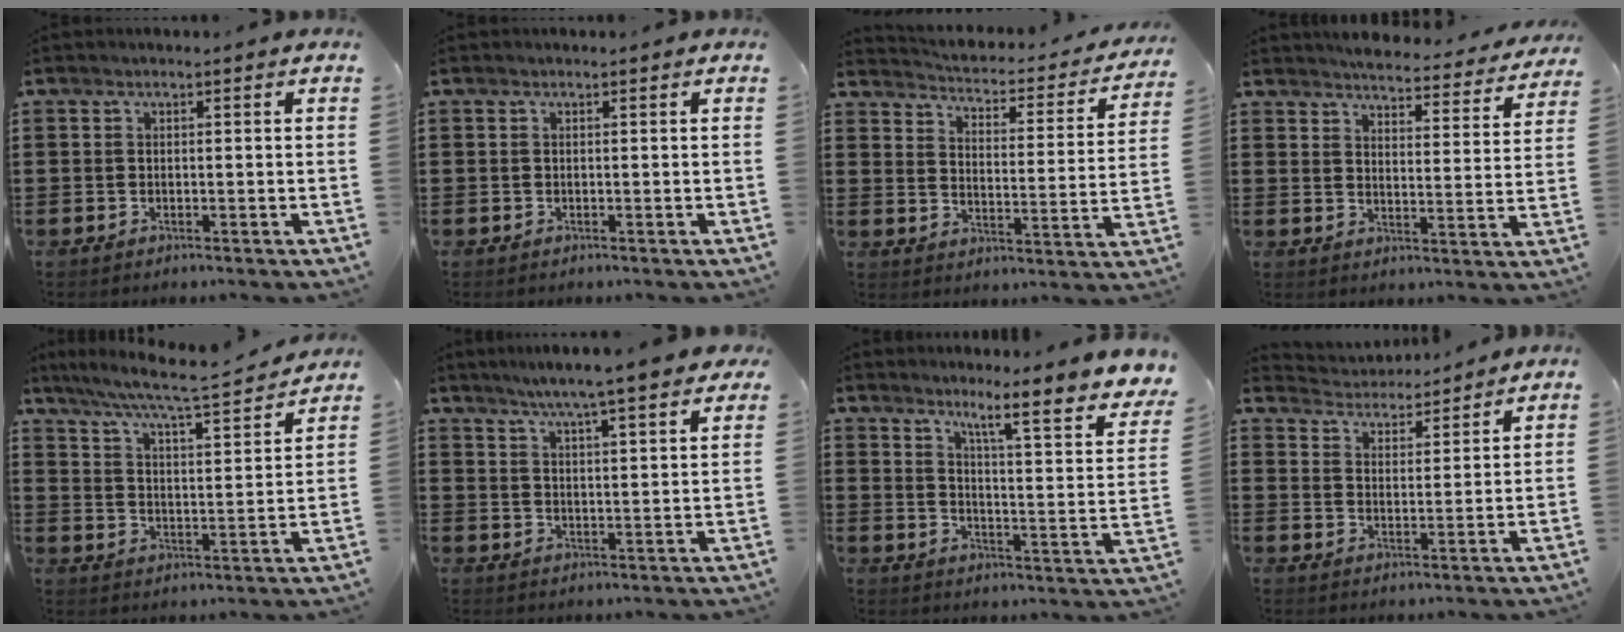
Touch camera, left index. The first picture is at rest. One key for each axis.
{"total": 0.0}
{"total": 2.9, "fx": 2.9, "fy": 0.2, "fz": 0.3, "tx": -0.027, "ty": -0.028, "tz": 0.041}
{"total": 4.3, "fx": 4.3, "fy": 0.0, "fz": 0.6, "tx": -0.024, "ty": -0.033, "tz": 0.070}
{"total": 6.6, "fx": 5.8, "fy": -0.2, "fz": 3.2, "tx": -0.084, "ty": -0.039, "tz": 0.091}
{"total": 5.5, "fx": 4.9, "fy": -0.2, "fz": 2.5, "tx": -0.067, "ty": -0.020, "tz": 0.083}
{"total": 6.9, "fx": 5.3, "fy": -0.9, "fz": 4.3, "tx": -0.074, "ty": -0.066, "tz": 0.070}
{"total": 4.0, "fx": 4.0, "fy": 0.4, "fz": 0.0, "tx": -0.020, "ty": -0.023, "tz": 0.068}